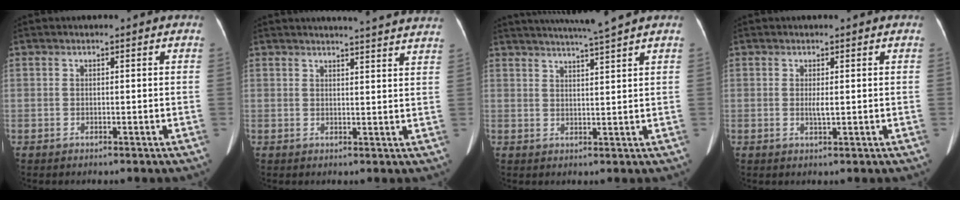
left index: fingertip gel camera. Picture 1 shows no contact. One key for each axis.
{"total": 14.2, "fx": 13.6, "fy": -0.1, "fz": 4.1, "tx": -0.048, "ty": -0.029, "tz": 0.144}
{"total": 7.3, "fx": 6.4, "fy": -1.7, "fz": 3.1, "tx": -0.049, "ty": 0.002, "tz": 0.094}
{"total": 1.3, "fx": 0.0, "fy": 0.2, "fz": 1.3, "tx": -0.028, "ty": -0.003, "tz": 0.001}